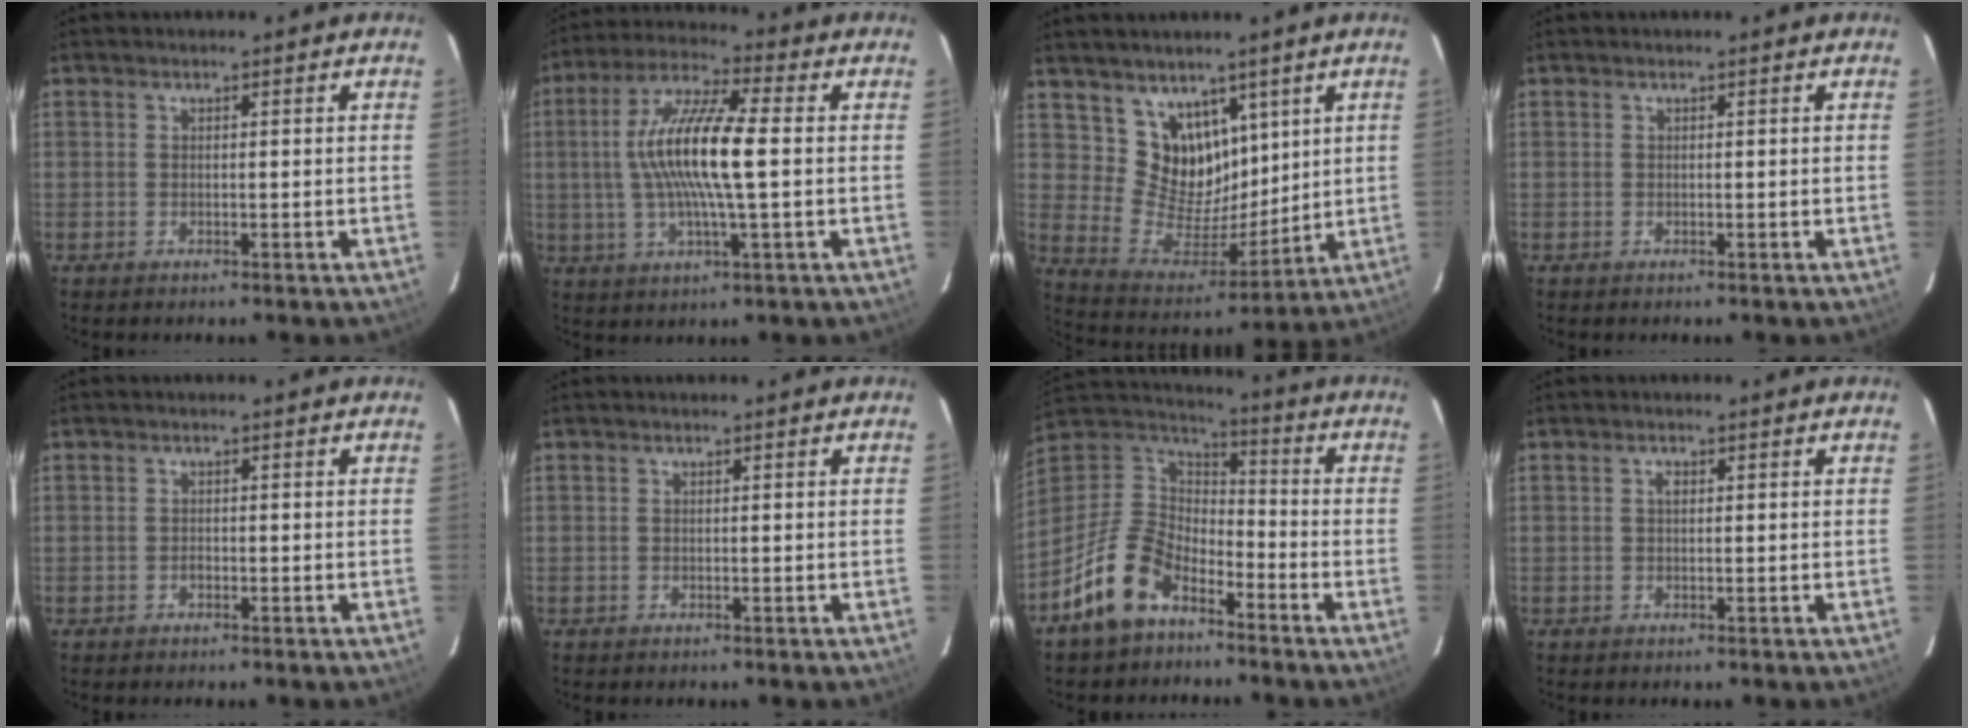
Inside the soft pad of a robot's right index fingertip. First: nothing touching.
{"total": 14.2, "force": [0.4, 2.1, 14.0], "torque": [-0.272, 0.011, -0.001]}
{"total": 12.2, "force": [7.1, 8.8, 4.5], "torque": [-0.080, -0.008, 0.149]}
{"total": 0.0}
{"total": 0.8, "force": [-0.4, 0.6, 0.3], "torque": [-0.006, 0.002, -0.007]}
{"total": 0.0}
{"total": 14.3, "force": [-8.8, 8.2, 7.8], "torque": [-0.182, 0.017, -0.163]}
{"total": 0.9, "force": [0.2, 0.6, 0.7], "torque": [-0.013, 0.004, 0.002]}